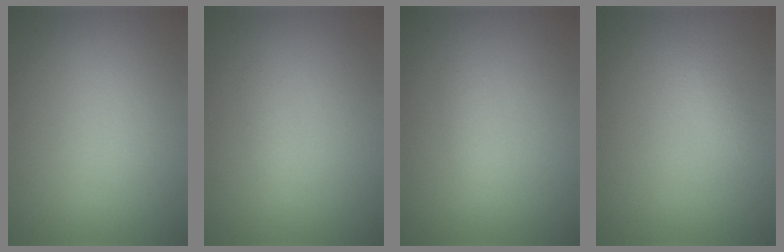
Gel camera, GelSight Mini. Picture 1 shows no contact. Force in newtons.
{"total": 0.6, "press": 0.6, "slide": 0.0}
{"total": 1.0, "press": 1.0, "slide": 0.1}
{"total": 0.7, "press": 0.7, "slide": 0.1}